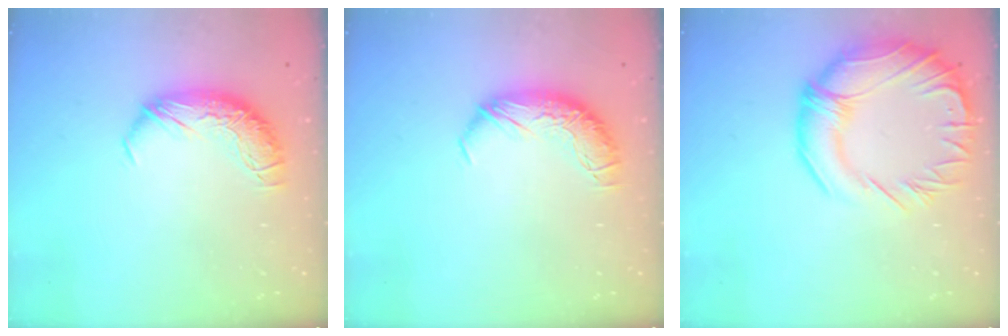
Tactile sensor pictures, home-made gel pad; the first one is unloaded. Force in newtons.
{"total": 0.0}
{"total": 14.1, "press": 13.6, "slide": 3.9}